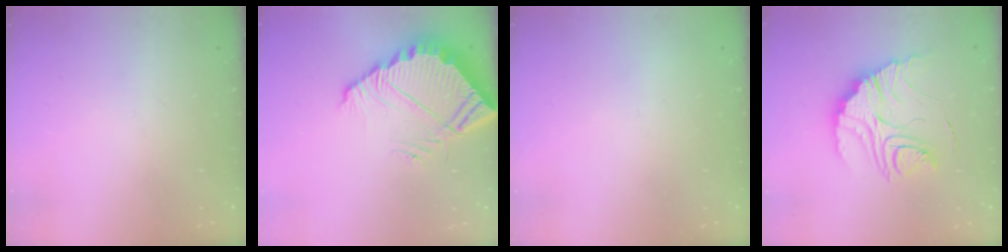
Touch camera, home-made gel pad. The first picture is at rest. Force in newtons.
{"total": 6.1, "press": 6.1, "slide": 0.3}
{"total": 2.1, "press": 2.1, "slide": 0.1}
{"total": 16.1, "press": 16.1, "slide": 1.6}